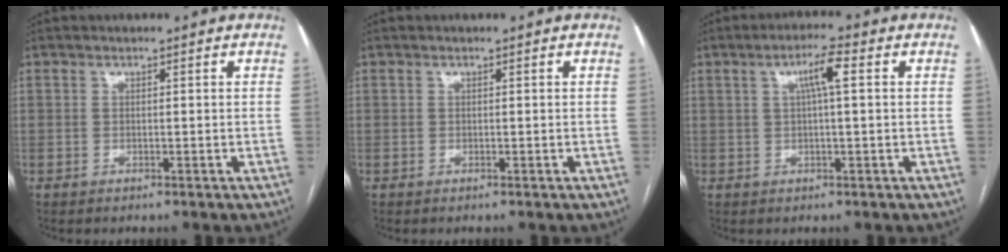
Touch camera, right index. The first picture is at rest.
{"total": 0.0}
{"total": 4.6, "force": [1.4, 0.3, 4.4], "torque": [-0.081, 0.009, 0.023]}